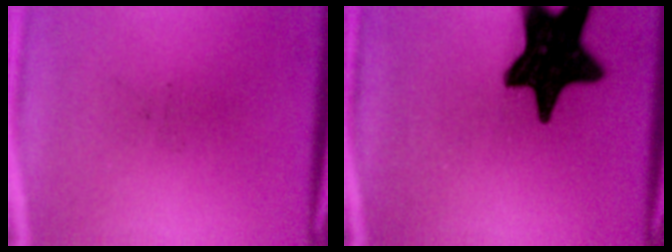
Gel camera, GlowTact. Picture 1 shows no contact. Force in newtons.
{"total": 19.2}